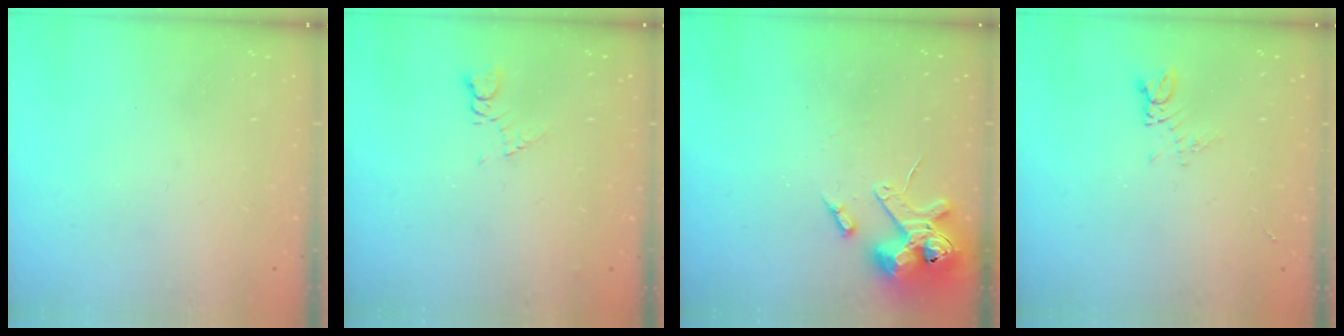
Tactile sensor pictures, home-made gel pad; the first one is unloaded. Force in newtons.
{"total": 5.2, "press": 5.1, "slide": 0.7}
{"total": 12.6, "press": 12.4, "slide": 2.1}
{"total": 4.3, "press": 4.3, "slide": 0.6}